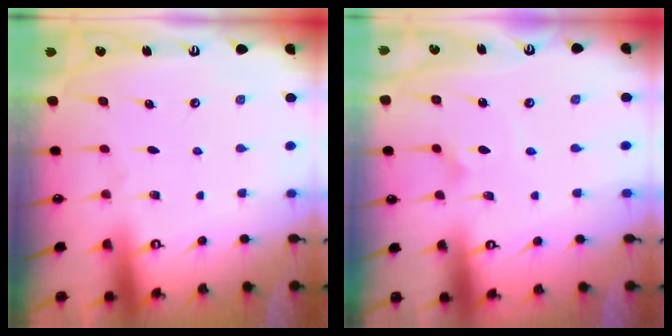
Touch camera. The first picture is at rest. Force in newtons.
{"total": 3.0, "press": 3.0, "slide": 0.1}